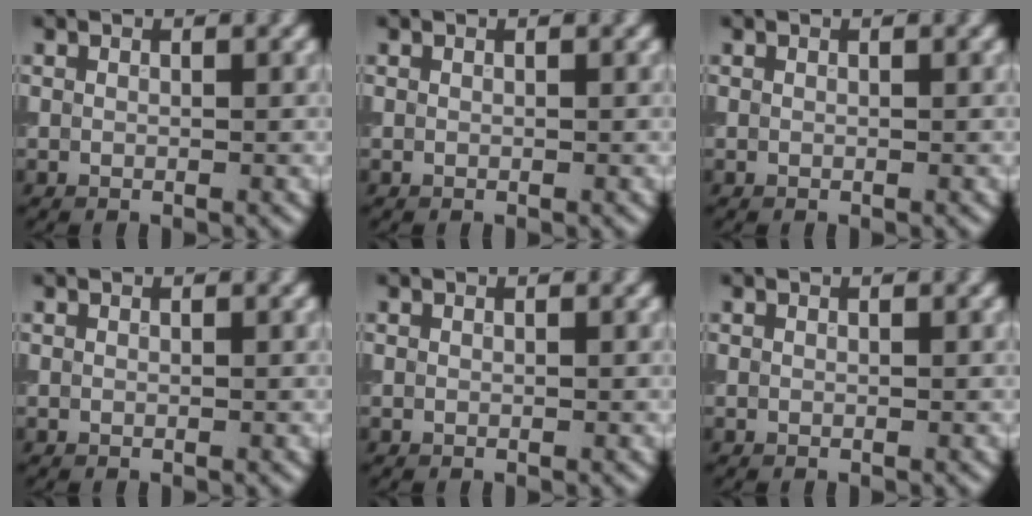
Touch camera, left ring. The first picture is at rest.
{"total": 0.0}
{"total": 0.0}
{"total": 0.0}
{"total": 0.0}
{"total": 0.0}